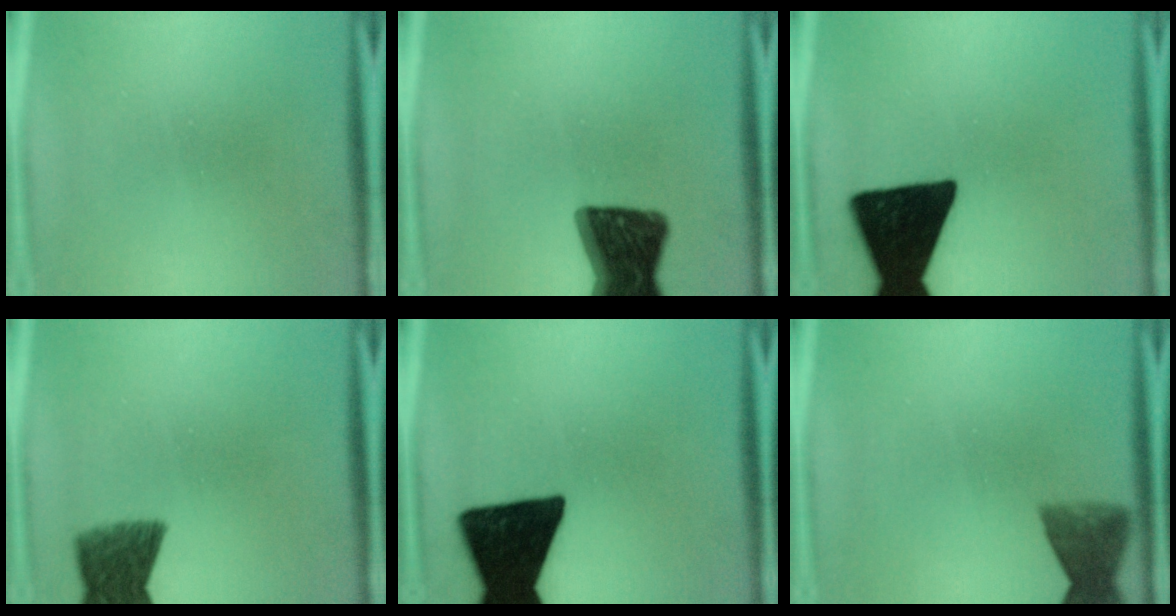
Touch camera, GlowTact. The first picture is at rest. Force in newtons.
{"total": 14.4}
{"total": 18.3}
{"total": 7.4}
{"total": 19.4}
{"total": 3.5}